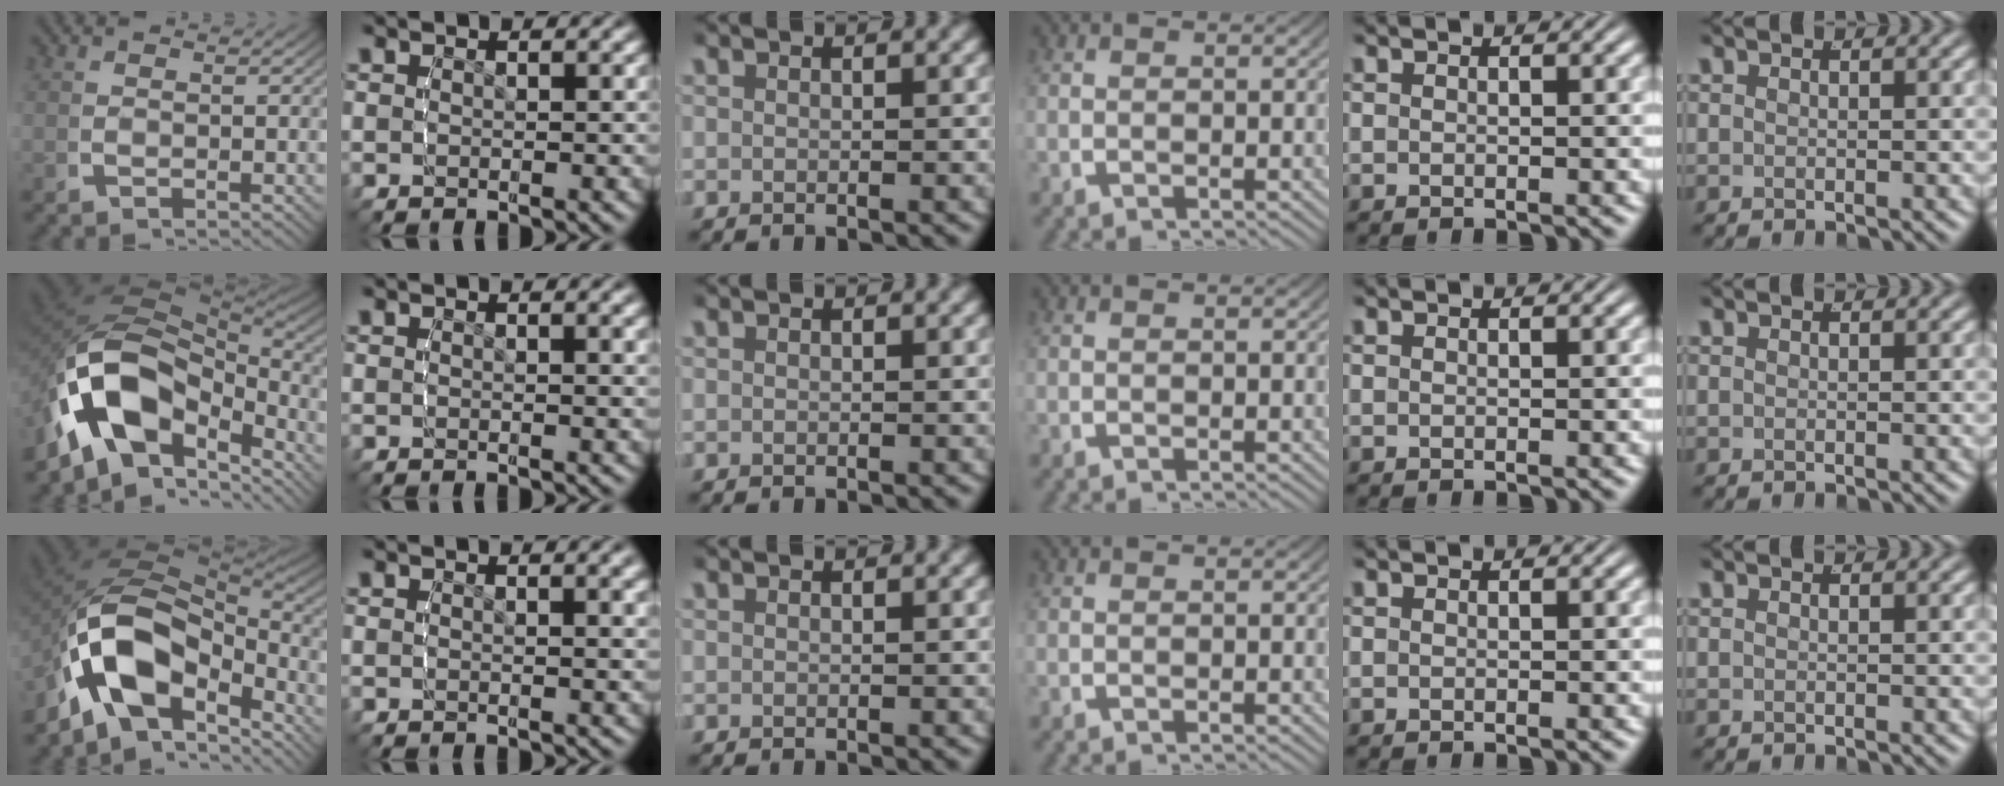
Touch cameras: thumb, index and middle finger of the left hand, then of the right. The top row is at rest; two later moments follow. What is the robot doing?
{"motion": "lift_and_place", "object": "screwdriver"}